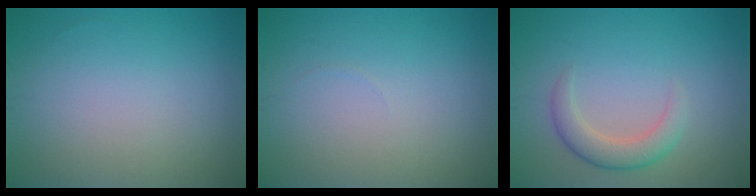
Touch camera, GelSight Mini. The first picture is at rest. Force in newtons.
{"total": 0.0}
{"total": 2.9, "press": 2.9, "slide": 0.2}